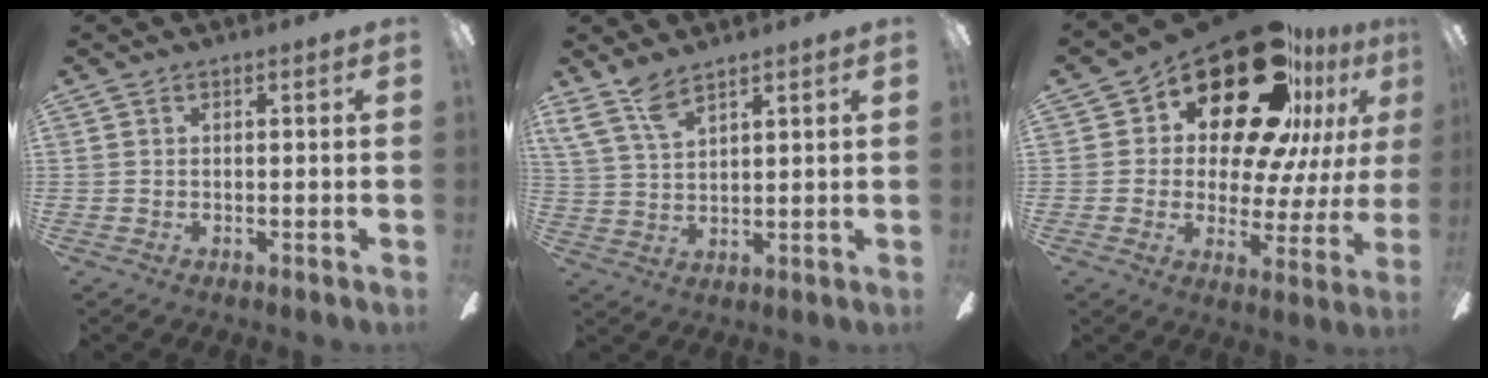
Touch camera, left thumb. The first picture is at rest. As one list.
[{"total": 7.4, "force": [5.9, 1.9, 4.0], "torque": [-0.095, -0.026, 0.110]}, {"total": 25.7, "force": [15.8, 12.2, 16.1], "torque": [-0.246, -0.094, 0.274]}]